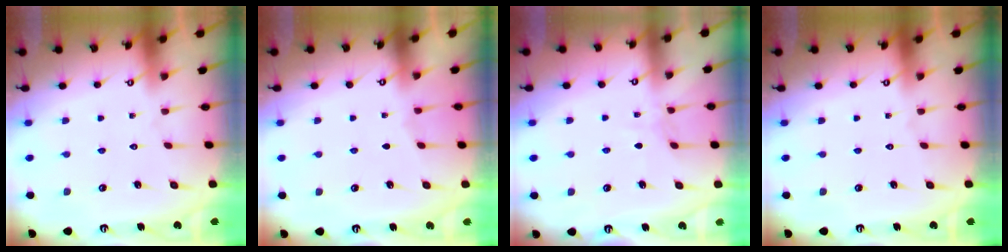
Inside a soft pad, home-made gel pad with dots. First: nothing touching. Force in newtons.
{"total": 1.6, "press": 1.5, "slide": 0.3}
{"total": 3.5, "press": 3.5, "slide": 0.5}
{"total": 0.0}